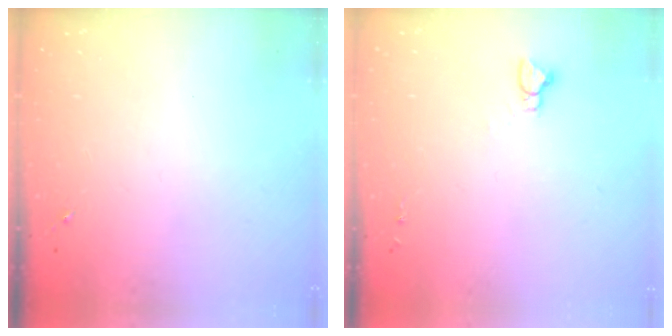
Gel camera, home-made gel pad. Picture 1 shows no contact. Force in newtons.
{"total": 2.9, "press": 2.9, "slide": 0.2}